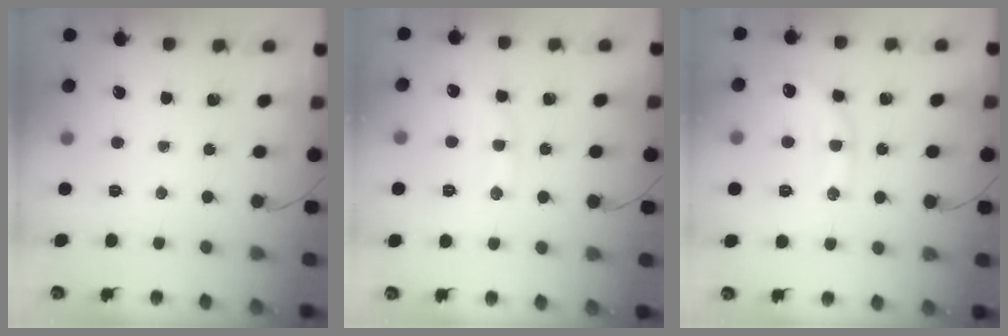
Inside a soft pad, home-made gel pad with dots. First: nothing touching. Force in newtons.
{"total": 9.1, "press": 9.1, "slide": 0.7}
{"total": 11.5, "press": 11.5, "slide": 0.6}